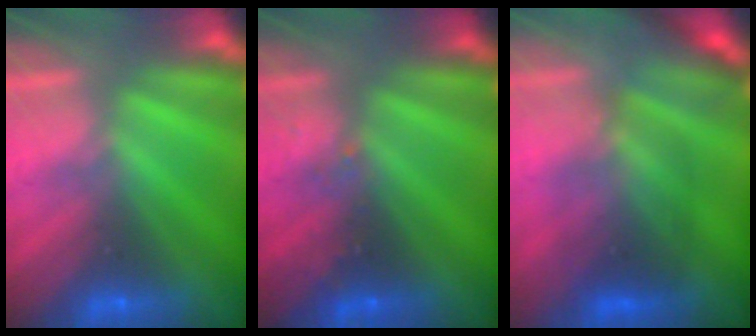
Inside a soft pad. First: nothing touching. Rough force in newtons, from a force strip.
{"total": 2.9}
{"total": 2.6}